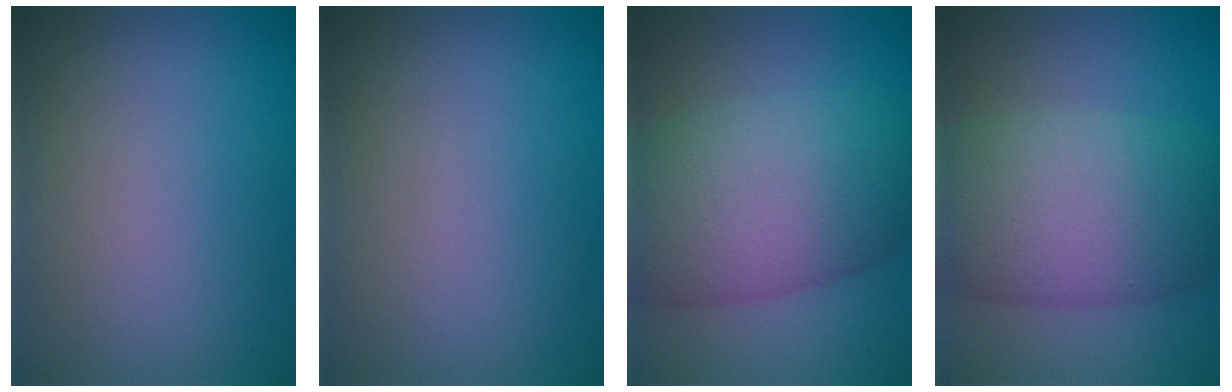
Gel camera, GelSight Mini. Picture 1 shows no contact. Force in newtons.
{"total": 0.0}
{"total": 11.0, "press": 11.0, "slide": 0.4}
{"total": 9.6, "press": 9.6, "slide": 0.4}